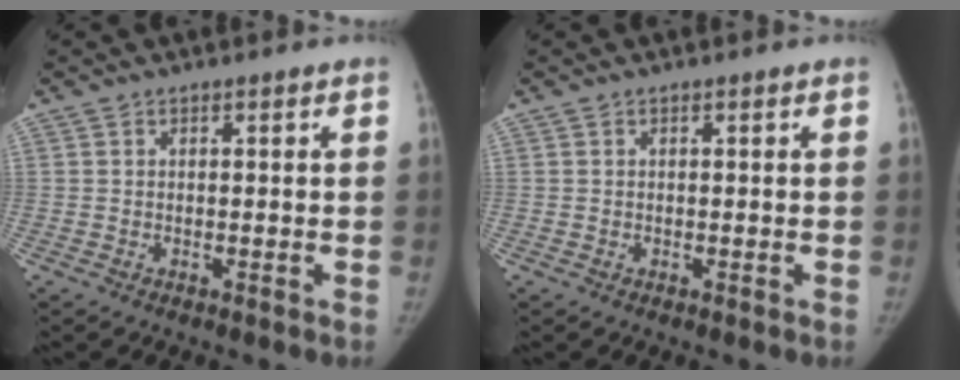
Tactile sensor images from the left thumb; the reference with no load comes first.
{"total": 0.0}